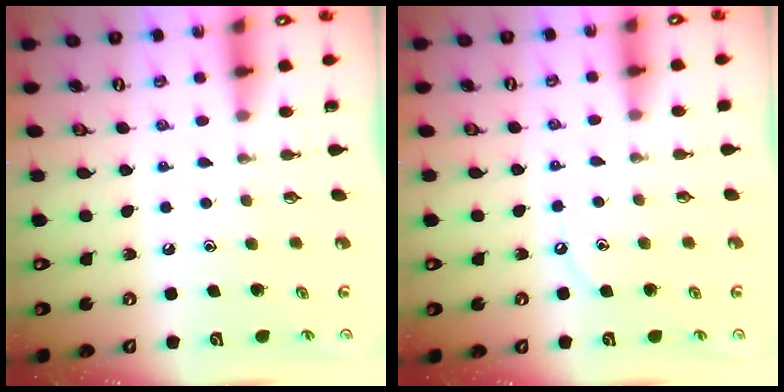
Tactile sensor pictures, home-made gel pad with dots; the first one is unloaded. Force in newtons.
{"total": 3.3, "press": 3.3, "slide": 0.5}